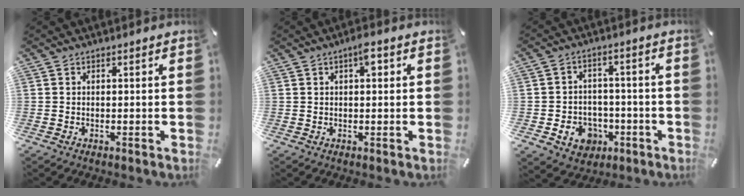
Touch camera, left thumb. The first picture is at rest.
{"total": 3.6, "force": [1.1, 1.5, 3.0], "torque": [-0.039, -0.001, 0.011]}
{"total": 8.0, "force": [-2.6, 6.9, 3.0], "torque": [-0.050, 0.018, -0.043]}